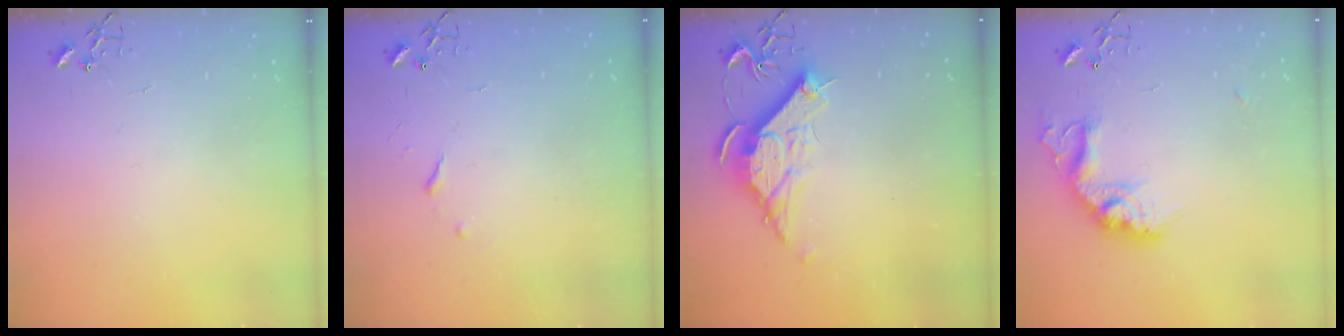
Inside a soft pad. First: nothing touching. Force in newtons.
{"total": 3.4, "press": 3.3, "slide": 0.6}
{"total": 10.8, "press": 10.8, "slide": 0.3}
{"total": 16.9, "press": 16.9, "slide": 1.2}